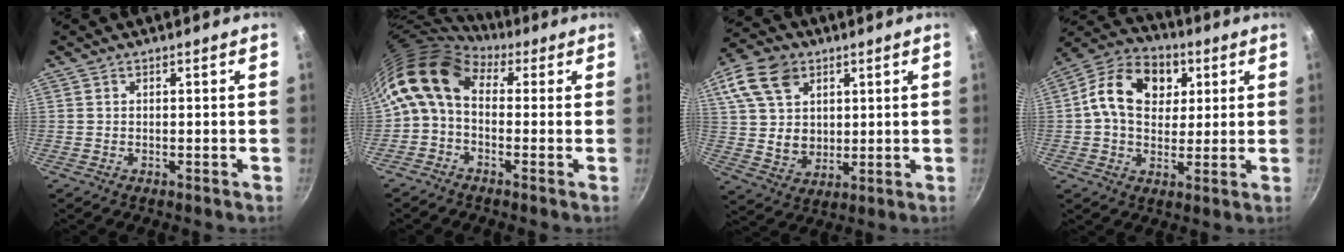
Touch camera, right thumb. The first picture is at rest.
{"total": 10.6, "force": [1.8, 7.1, 7.7], "torque": [-0.135, 0.025, 0.010]}
{"total": 16.2, "force": [6.5, 12.2, 8.5], "torque": [-0.149, -0.004, 0.125]}
{"total": 15.2, "force": [3.6, 11.3, 9.6], "torque": [-0.139, 0.010, 0.041]}